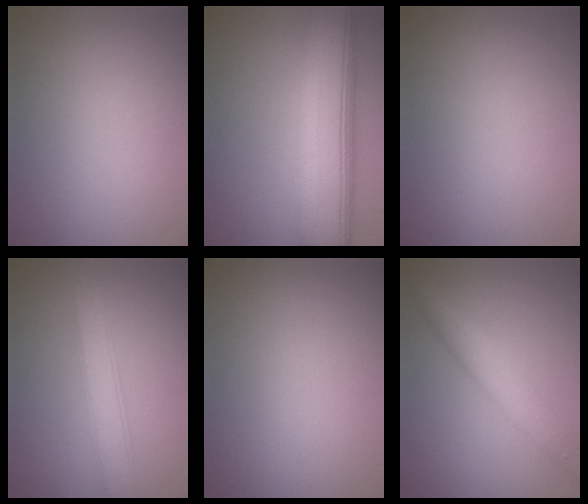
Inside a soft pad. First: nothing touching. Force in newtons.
{"total": 10.6, "press": 10.5, "slide": 0.8}
{"total": 0.0}
{"total": 3.0, "press": 3.0, "slide": 0.0}
{"total": 0.0}
{"total": 3.3, "press": 3.3, "slide": 0.0}